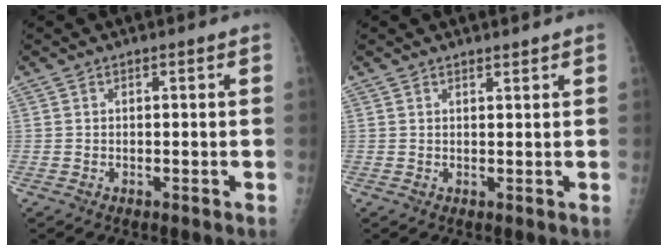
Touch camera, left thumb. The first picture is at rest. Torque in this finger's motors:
{"motor_torque": [-0.42, -0.09, -0.17, -0.03, -0.04]}